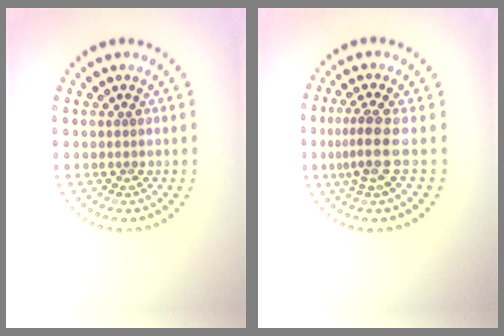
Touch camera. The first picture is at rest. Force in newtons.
{"total": 2.8, "press": 2.0, "slide": 1.9}